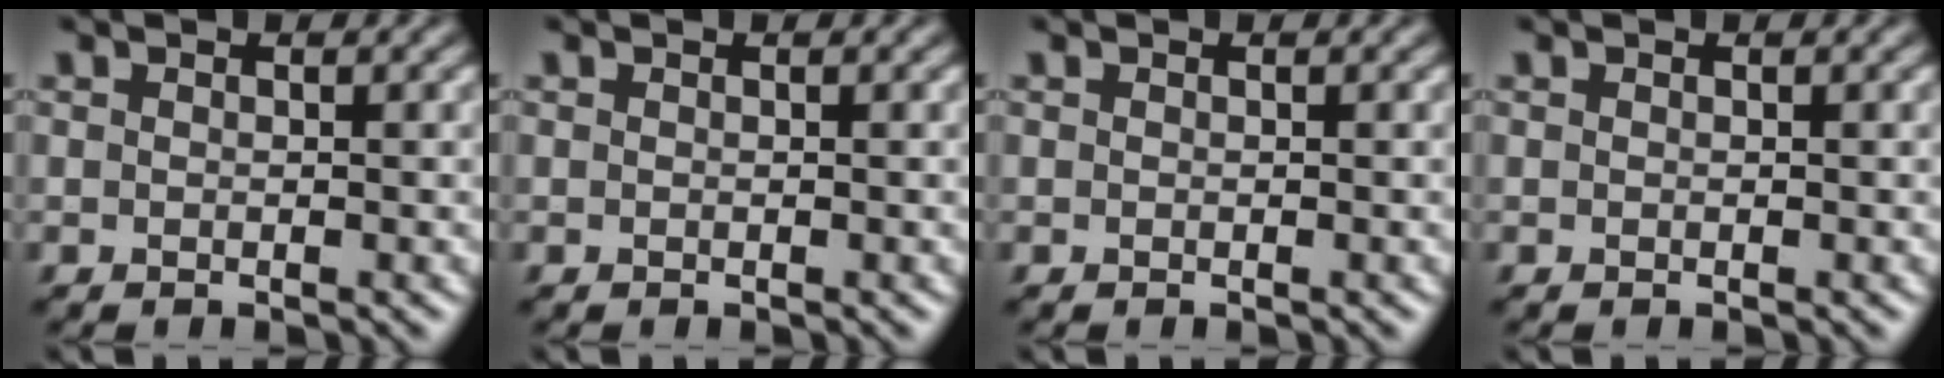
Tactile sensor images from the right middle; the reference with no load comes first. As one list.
[{"total": 0.0}, {"total": 0.0}, {"total": 0.0}]